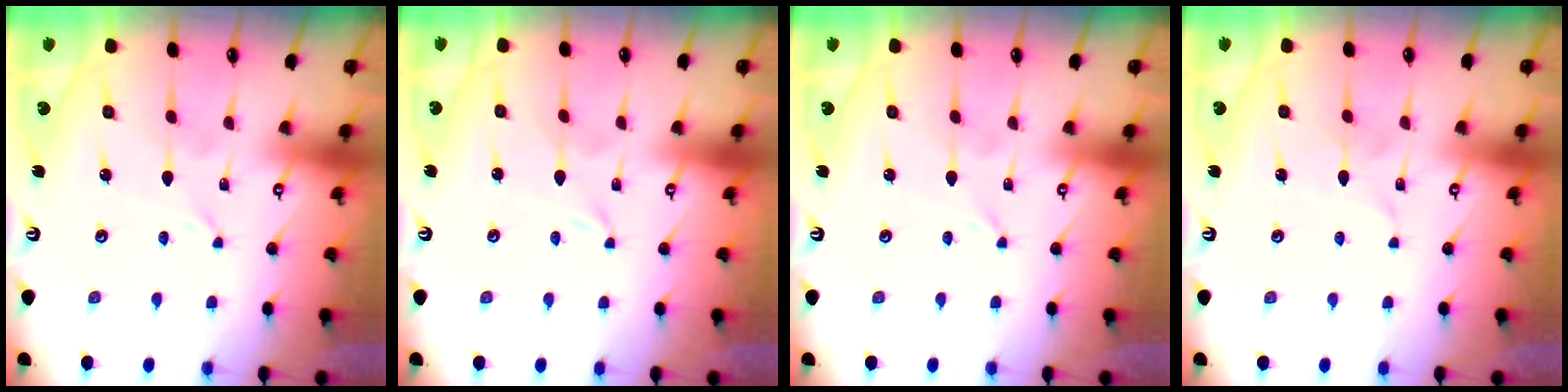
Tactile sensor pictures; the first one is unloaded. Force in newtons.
{"total": 0.0}
{"total": 0.0}
{"total": 2.4, "press": 2.3, "slide": 0.3}